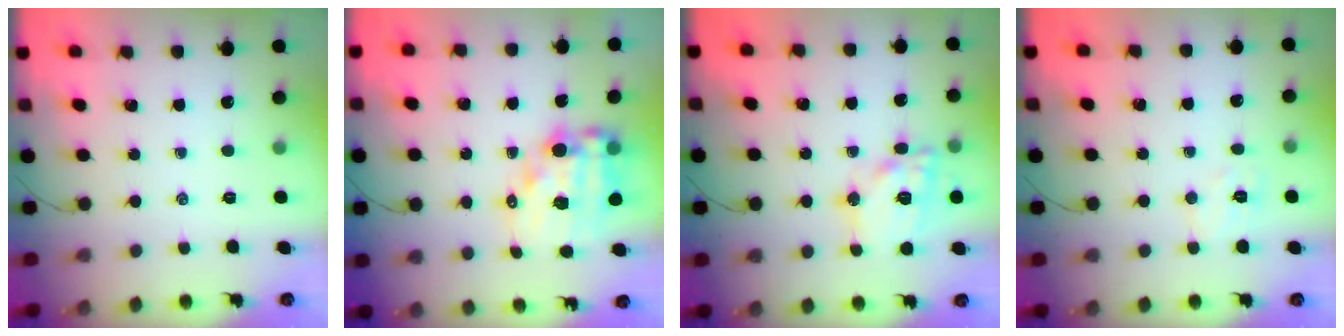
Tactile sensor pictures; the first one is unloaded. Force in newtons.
{"total": 13.2, "press": 12.8, "slide": 3.2}
{"total": 15.3, "press": 15.2, "slide": 1.8}
{"total": 5.5, "press": 5.4, "slide": 1.1}